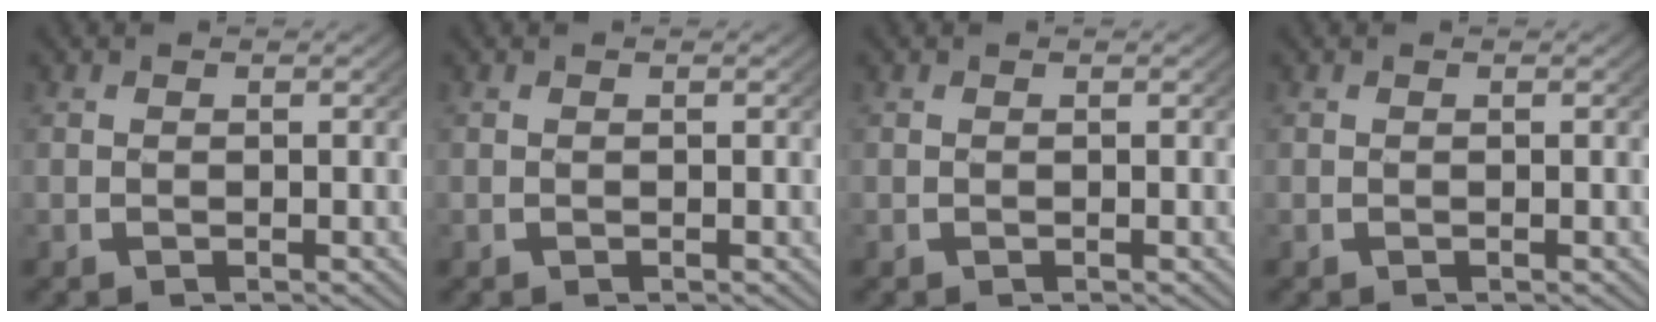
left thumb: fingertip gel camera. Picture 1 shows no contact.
{"total": 0.0}
{"total": 0.0}
{"total": 0.0}